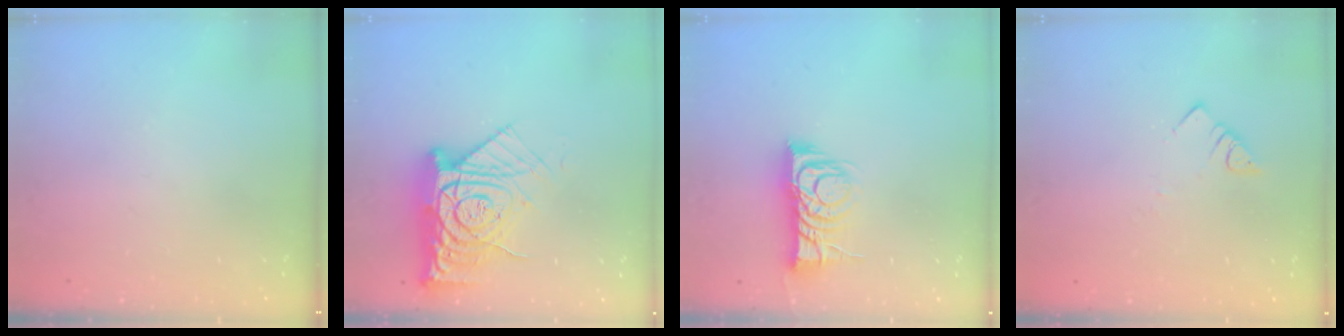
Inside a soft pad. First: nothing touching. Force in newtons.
{"total": 17.3, "press": 17.2, "slide": 1.7}
{"total": 10.8, "press": 10.8, "slide": 0.8}
{"total": 2.8, "press": 2.8, "slide": 0.2}